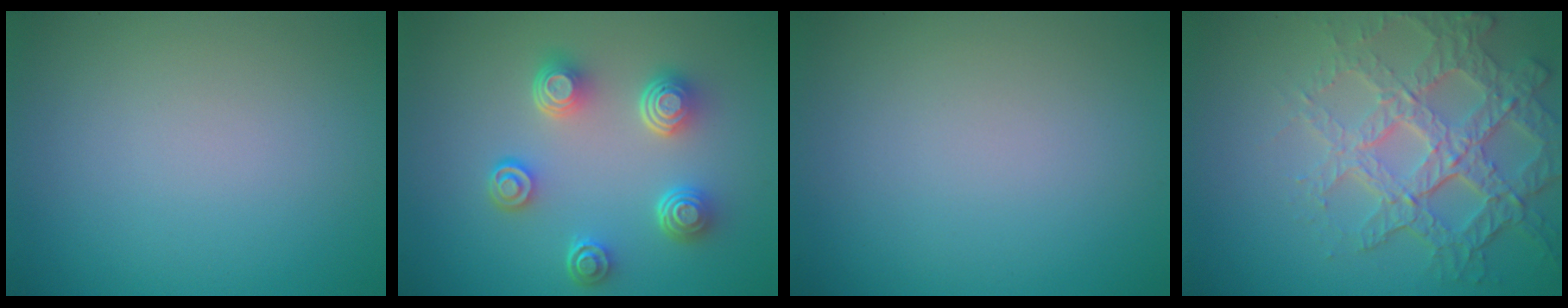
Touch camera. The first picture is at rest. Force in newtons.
{"total": 5.0, "press": 3.6, "slide": 3.5}
{"total": 0.0}
{"total": 7.0, "press": 5.1, "slide": 4.8}